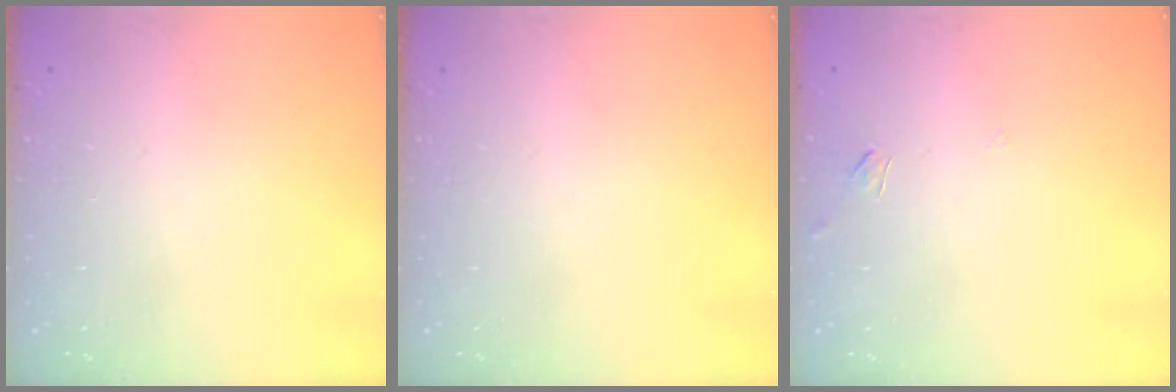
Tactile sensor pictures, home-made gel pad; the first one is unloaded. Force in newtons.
{"total": 0.0}
{"total": 3.3, "press": 3.3, "slide": 0.4}